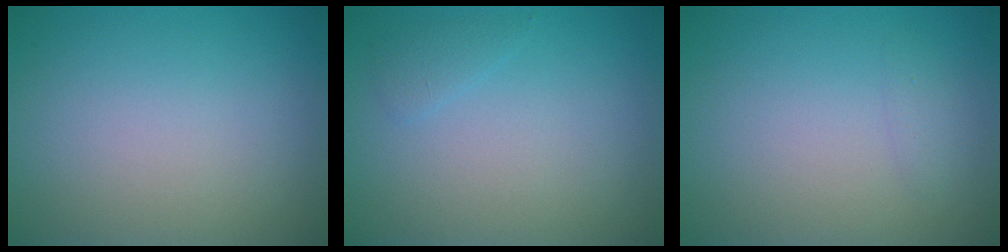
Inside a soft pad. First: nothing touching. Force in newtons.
{"total": 0.9, "press": 0.9, "slide": 0.1}
{"total": 0.7, "press": 0.7, "slide": 0.0}